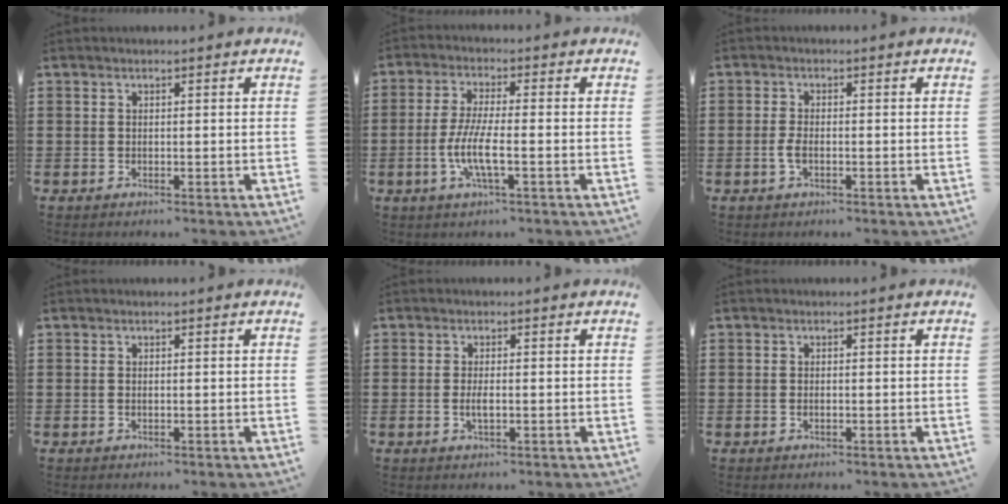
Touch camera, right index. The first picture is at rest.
{"total": 6.5, "force": [-2.0, 1.1, 6.1], "torque": [-0.141, -0.016, -0.046]}
{"total": 2.1, "force": [-0.6, 0.6, 1.9], "torque": [-0.054, -0.009, -0.015]}
{"total": 0.0}
{"total": 2.2, "force": [-0.4, 0.7, 2.1], "torque": [-0.045, -0.005, -0.008]}
{"total": 0.6, "force": [-0.1, 0.1, 0.6], "torque": [-0.012, -0.003, -0.002]}